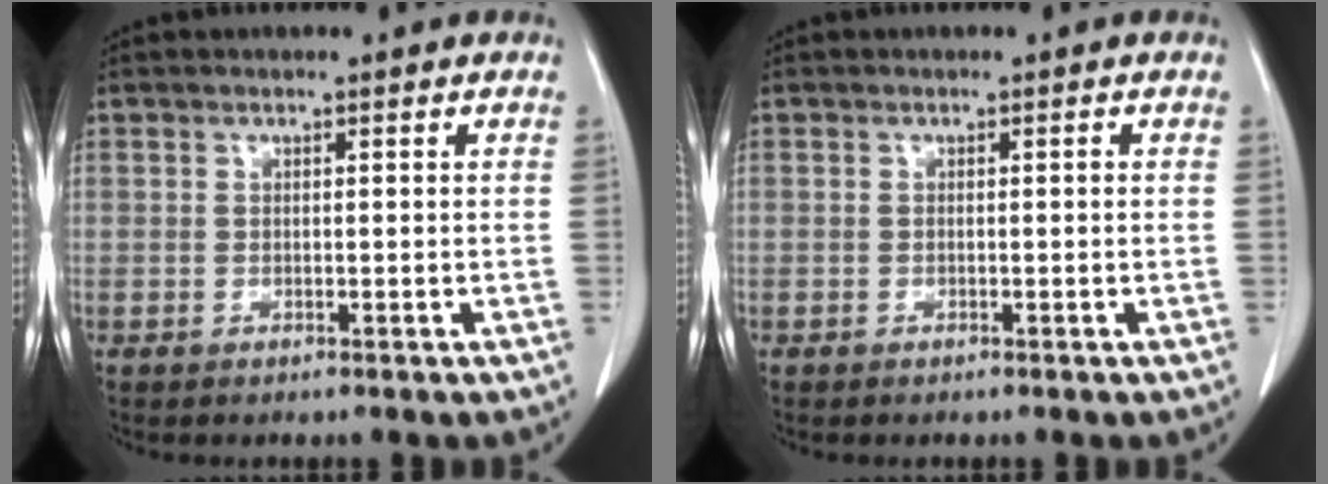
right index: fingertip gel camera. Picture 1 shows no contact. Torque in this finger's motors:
{"motor_torque": [0.10, -0.05, 0.00, 0.01]}